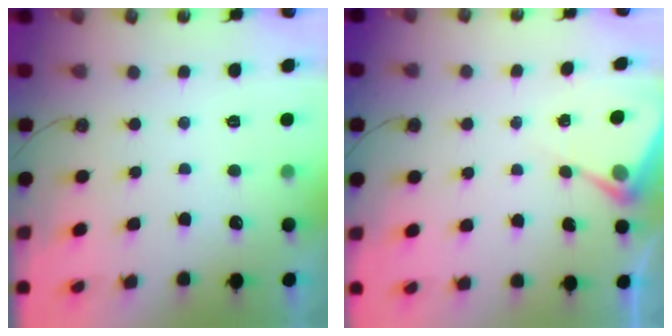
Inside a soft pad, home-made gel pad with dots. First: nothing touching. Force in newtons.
{"total": 5.8, "press": 5.8, "slide": 0.3}